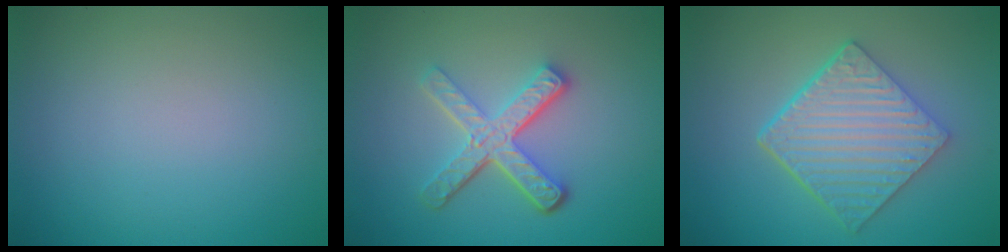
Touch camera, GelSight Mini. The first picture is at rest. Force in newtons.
{"total": 5.1, "press": 3.6, "slide": 3.5}
{"total": 6.2, "press": 4.5, "slide": 4.3}